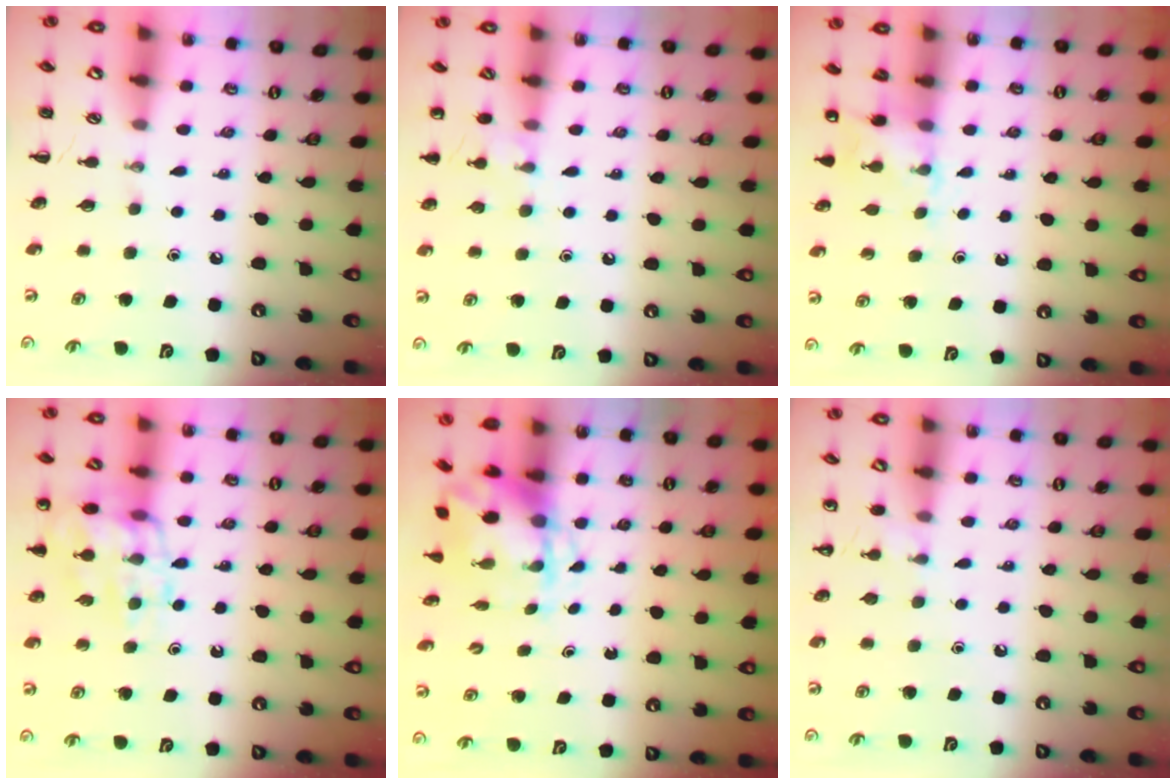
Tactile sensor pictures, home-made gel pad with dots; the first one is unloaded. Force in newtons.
{"total": 6.5, "press": 6.2, "slide": 2.0}
{"total": 5.7, "press": 5.6, "slide": 1.3}
{"total": 14.3, "press": 14.1, "slide": 2.0}
{"total": 4.3, "press": 4.3, "slide": 0.6}
{"total": 3.4, "press": 3.2, "slide": 1.0}